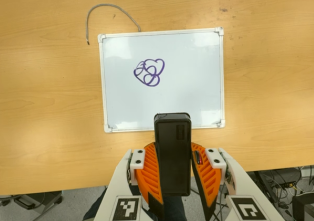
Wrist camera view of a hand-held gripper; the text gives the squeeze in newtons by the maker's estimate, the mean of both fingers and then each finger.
{"total": 10.3, "left": 8.5, "right": 12.1}